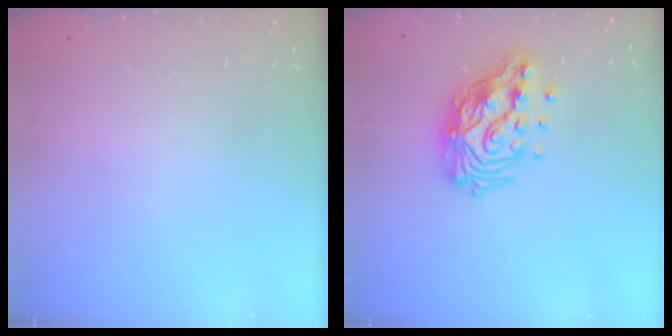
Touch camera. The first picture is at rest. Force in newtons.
{"total": 15.2, "press": 15.1, "slide": 2.0}